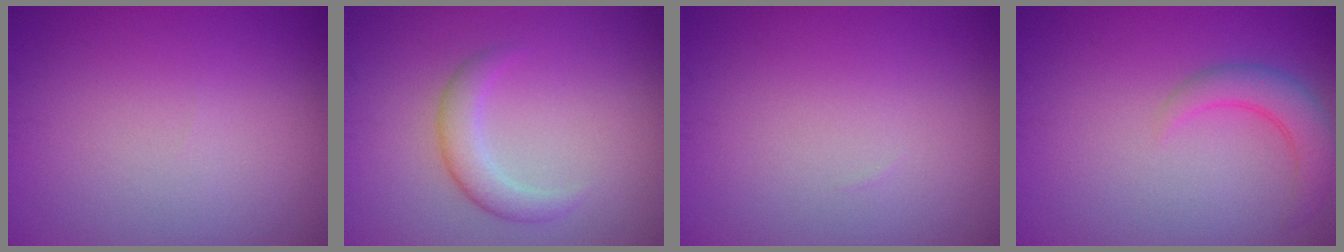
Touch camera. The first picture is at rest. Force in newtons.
{"total": 2.4, "press": 2.4, "slide": 0.2}
{"total": 0.0}
{"total": 2.8, "press": 2.8, "slide": 0.4}